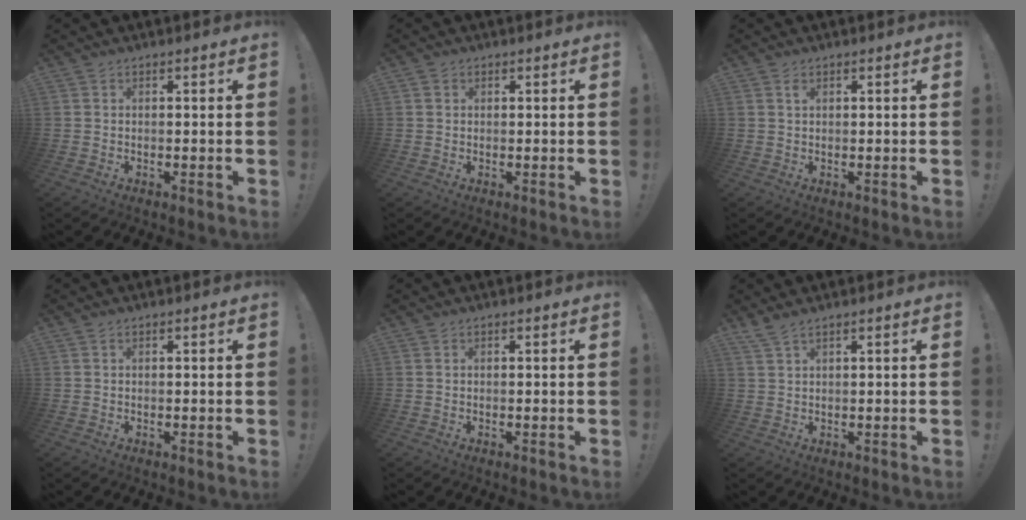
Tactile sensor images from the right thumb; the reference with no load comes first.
{"total": 1.0, "force": [0.6, 0.8, 0.2], "torque": [-0.003, 0.002, 0.012]}
{"total": 1.2, "force": [0.6, 0.6, 0.8], "torque": [-0.012, -0.001, 0.010]}
{"total": 0.0}
{"total": 0.0}
{"total": 2.4, "force": [1.9, 0.1, 1.4], "torque": [-0.033, -0.006, 0.035]}